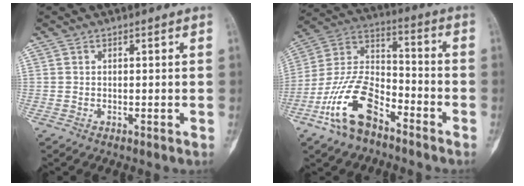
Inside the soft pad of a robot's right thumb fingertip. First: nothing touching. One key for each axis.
{"total": 15.3, "fx": -8.9, "fy": 7.7, "fz": 9.8, "tx": -0.185, "ty": 0.064, "tz": -0.177}